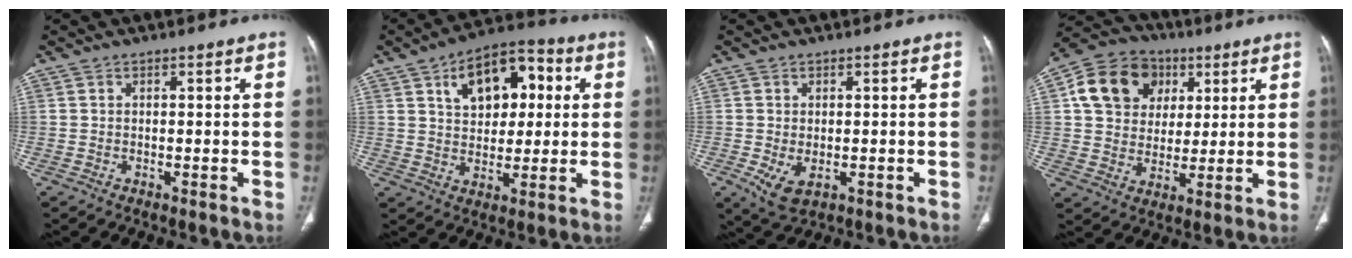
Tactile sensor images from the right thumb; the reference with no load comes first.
{"total": 14.4, "force": [4.6, 8.8, 10.4], "torque": [-0.118, 0.008, 0.071]}
{"total": 5.0, "force": [-1.2, 3.0, 3.8], "torque": [-0.074, -0.009, -0.008]}
{"total": 14.8, "force": [4.8, 12.1, 7.0], "torque": [-0.103, 0.004, 0.080]}